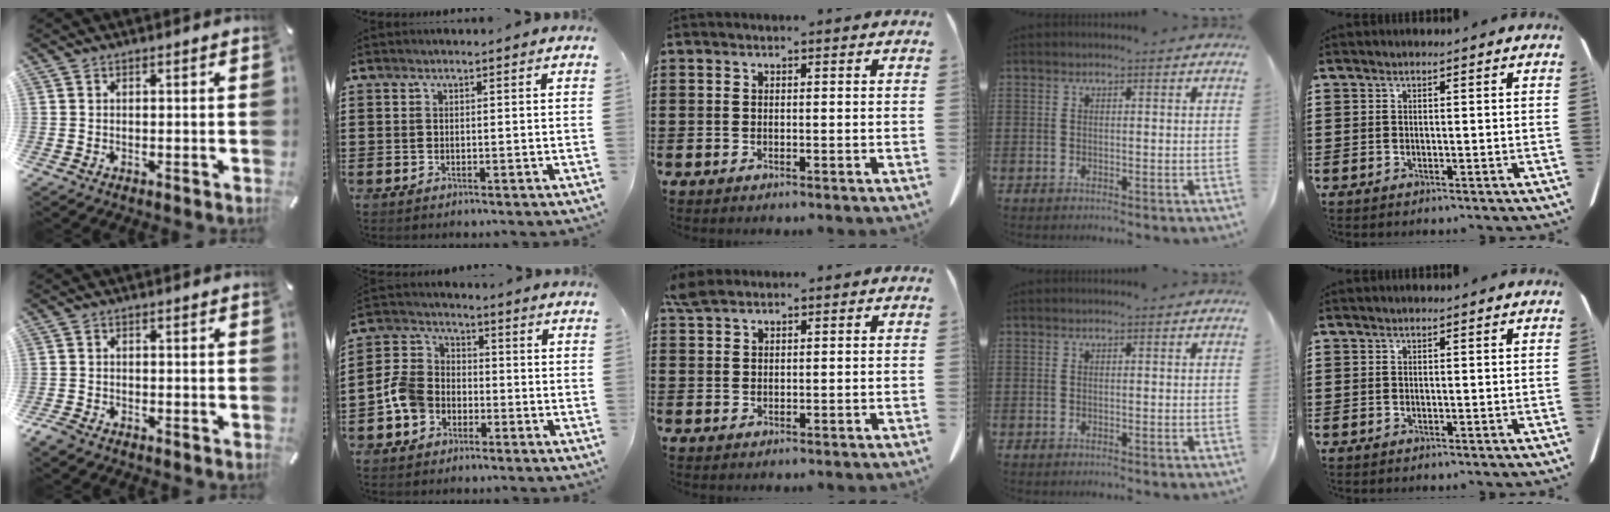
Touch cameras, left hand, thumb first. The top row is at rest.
{"thumb": {"total": 2.3, "force": [-1.9, 1.0, 0.8], "torque": [-0.027, 0.005, -0.041]}, "index": {"total": 6.7, "force": [-2.7, 5.2, 3.1], "torque": [-0.096, 0.013, -0.060]}, "middle": {"total": 2.9, "force": [2.4, 0.9, 1.5], "torque": [-0.037, 0.002, 0.046]}}